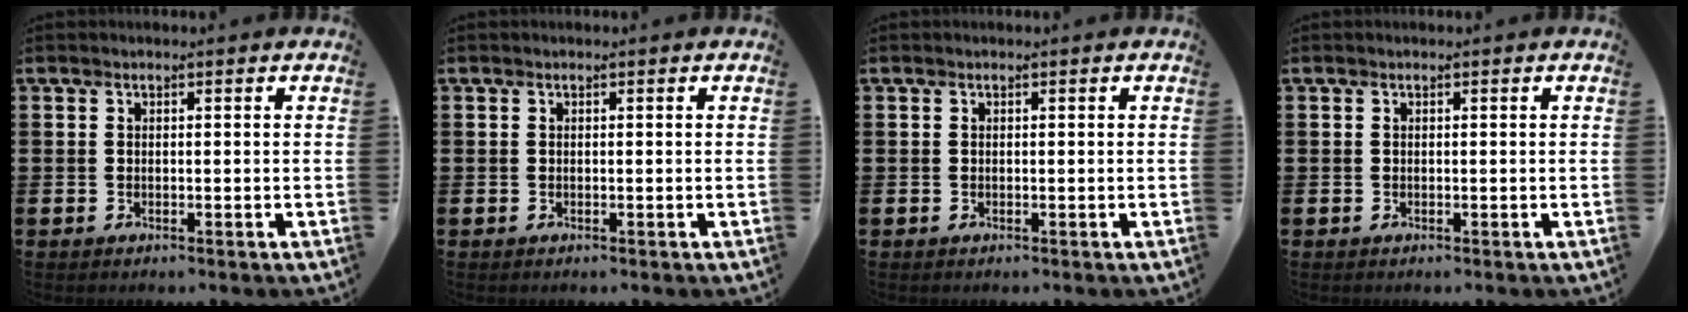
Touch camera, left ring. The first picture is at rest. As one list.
[{"total": 0.0}, {"total": 0.0}, {"total": 0.0}]